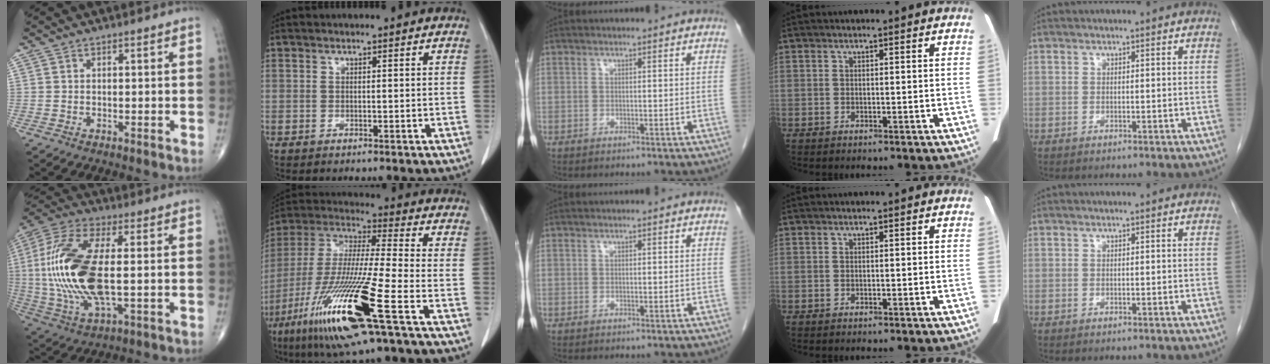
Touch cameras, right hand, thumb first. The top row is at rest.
{"thumb": {"total": 21.2, "force": [0.2, 8.5, 19.4], "torque": [-0.435, -0.003, 0.003]}, "index": {"total": 20.7, "force": [-9.1, 0.7, 18.5], "torque": [-0.397, -0.047, -0.175]}}